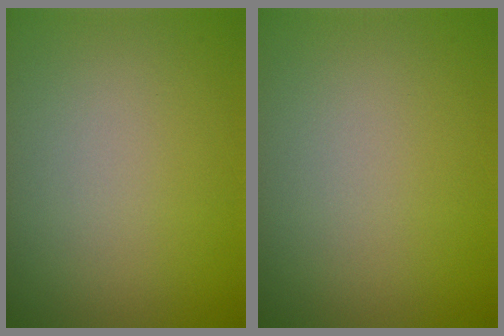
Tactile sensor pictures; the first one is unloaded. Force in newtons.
{"total": 0.0}